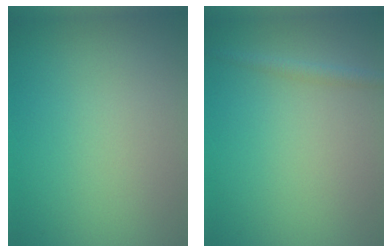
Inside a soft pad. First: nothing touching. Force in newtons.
{"total": 1.3, "press": 1.3, "slide": 0.1}